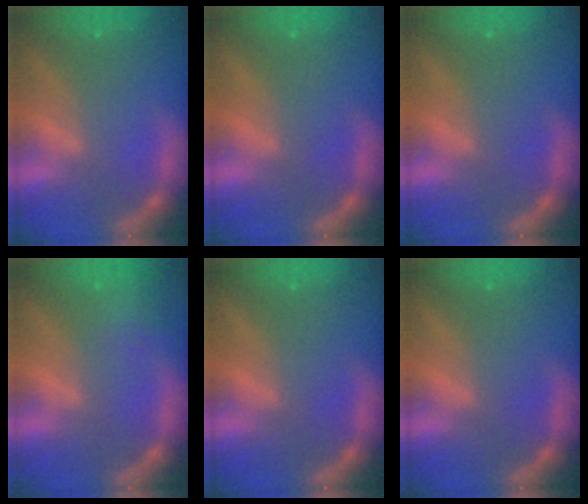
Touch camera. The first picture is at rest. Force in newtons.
{"total": 0.0}
{"total": 0.0}
{"total": 2.9}
{"total": 0.0}
{"total": 0.0}